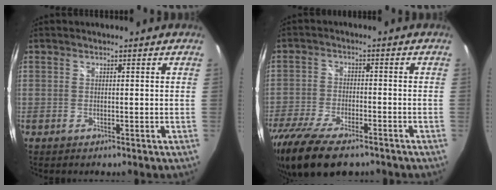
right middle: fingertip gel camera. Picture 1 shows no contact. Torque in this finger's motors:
{"motor_torque": [1.15, -0.99, 0.27, 0.18]}